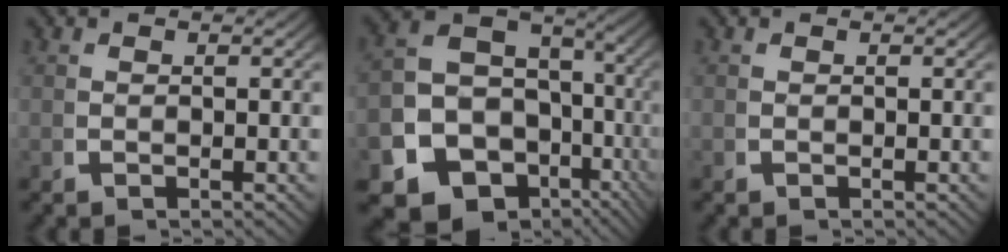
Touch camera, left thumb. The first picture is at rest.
{"total": 19.5, "force": [-5.1, 14.9, 11.5], "torque": [-0.216, -0.062, -0.074]}
{"total": 0.0}